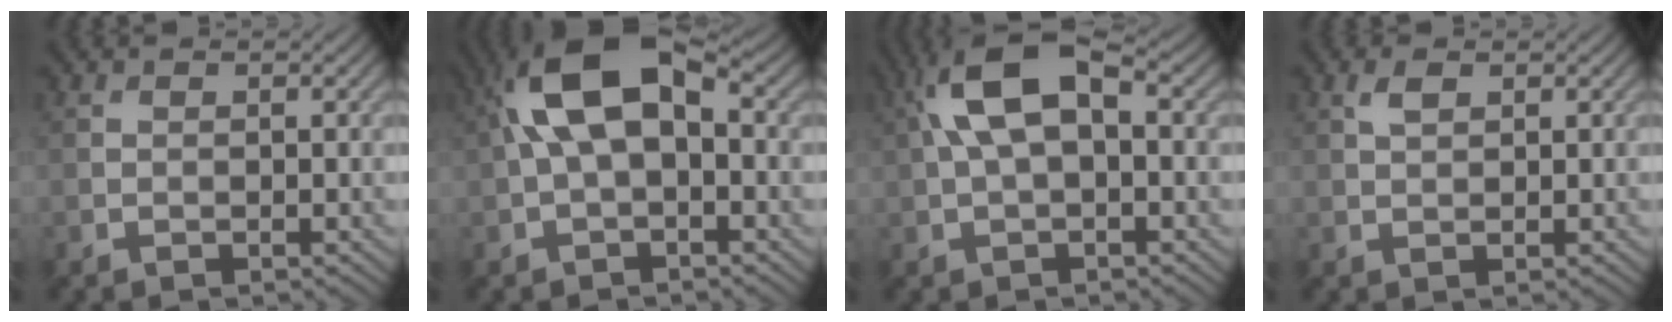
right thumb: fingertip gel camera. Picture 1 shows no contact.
{"total": 10.2, "force": [1.4, 5.3, 8.6], "torque": [-0.177, 0.022, 0.017]}
{"total": 9.3, "force": [1.7, 4.4, 8.0], "torque": [-0.173, 0.023, 0.022]}
{"total": 1.6, "force": [0.9, 0.8, 1.1], "torque": [-0.028, 0.004, 0.018]}